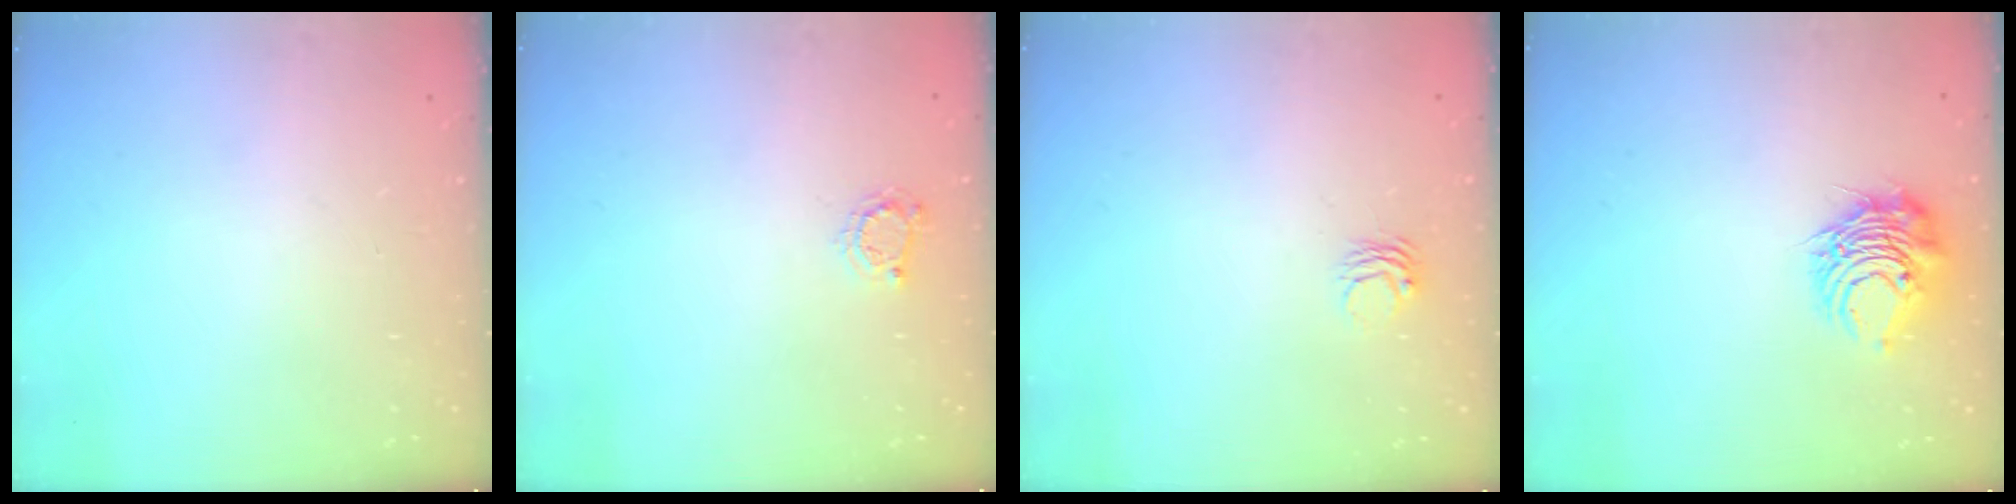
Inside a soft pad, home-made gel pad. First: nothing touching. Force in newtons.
{"total": 3.8, "press": 3.7, "slide": 0.4}
{"total": 2.7, "press": 2.7, "slide": 0.2}
{"total": 9.4, "press": 9.3, "slide": 1.0}